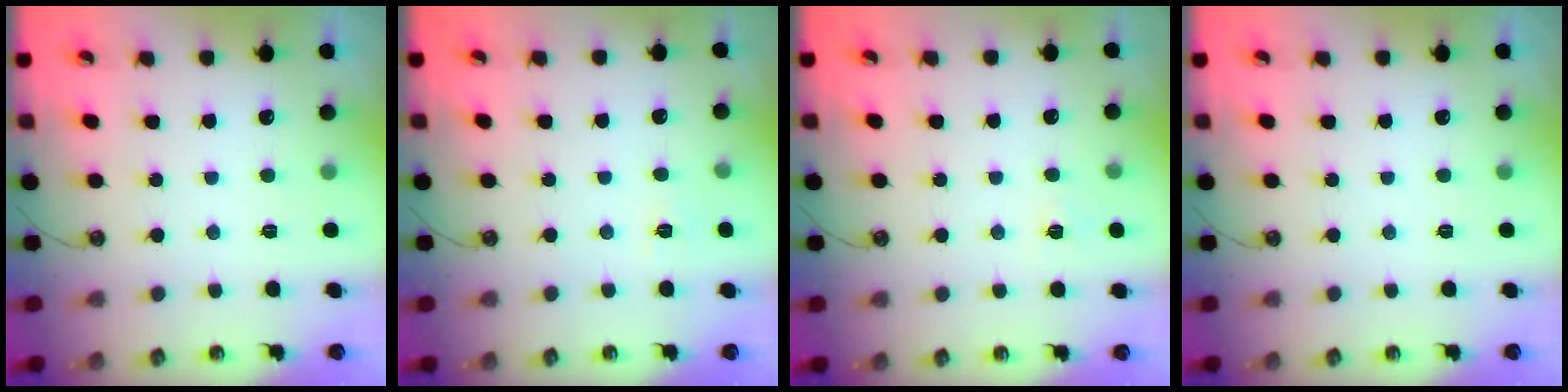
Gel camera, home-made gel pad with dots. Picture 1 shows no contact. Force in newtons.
{"total": 4.2, "press": 4.2, "slide": 0.6}
{"total": 3.9, "press": 3.9, "slide": 0.5}
{"total": 0.0}